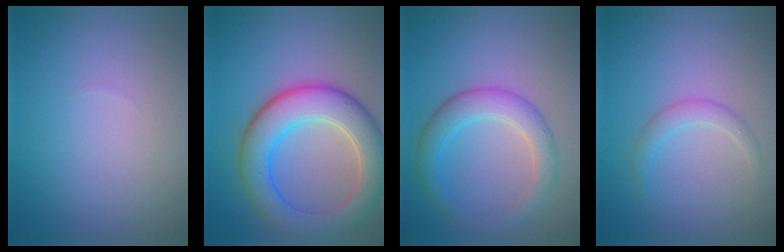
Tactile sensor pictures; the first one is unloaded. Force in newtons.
{"total": 7.6, "press": 7.6, "slide": 0.6}
{"total": 3.8, "press": 3.8, "slide": 0.1}
{"total": 1.5, "press": 1.5, "slide": 0.1}